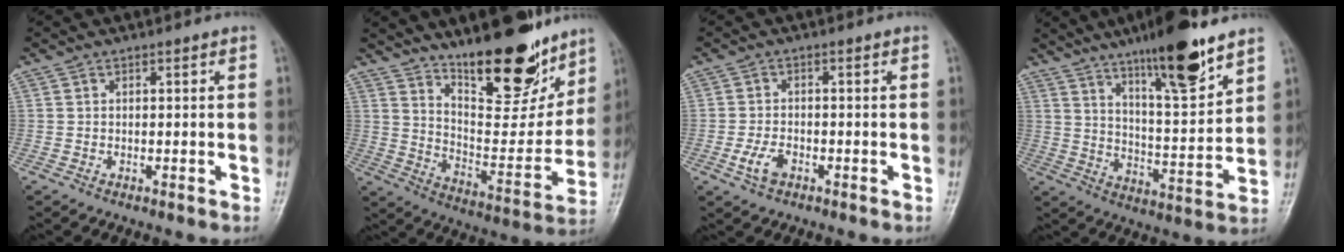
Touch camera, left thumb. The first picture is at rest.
{"total": 19.6, "force": [14.1, 6.7, 11.9], "torque": [-0.131, -0.102, 0.230]}
{"total": 3.5, "force": [-1.5, 2.1, 2.4], "torque": [-0.049, 0.004, -0.029]}
{"total": 16.3, "force": [11.1, 3.1, 11.5], "torque": [-0.169, -0.065, 0.187]}